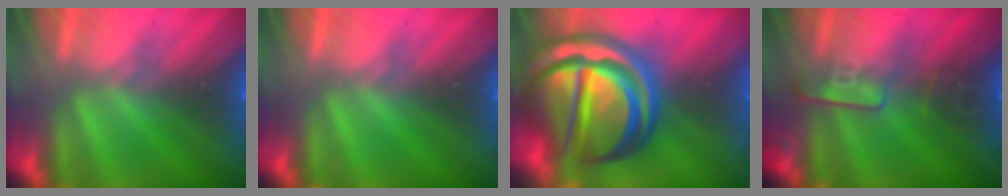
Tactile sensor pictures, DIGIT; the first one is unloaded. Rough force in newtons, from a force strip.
{"total": 0.0}
{"total": 7.2}
{"total": 2.4}